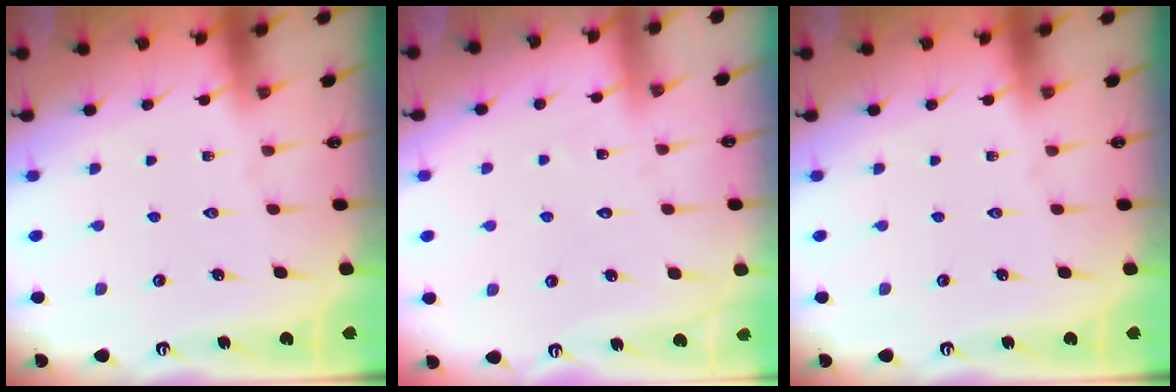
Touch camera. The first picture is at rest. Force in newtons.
{"total": 5.3, "press": 5.2, "slide": 0.4}
{"total": 0.0}